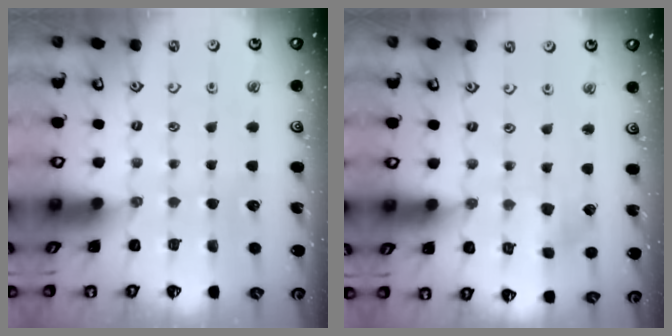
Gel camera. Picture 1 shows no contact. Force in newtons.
{"total": 3.0, "press": 3.0, "slide": 0.5}